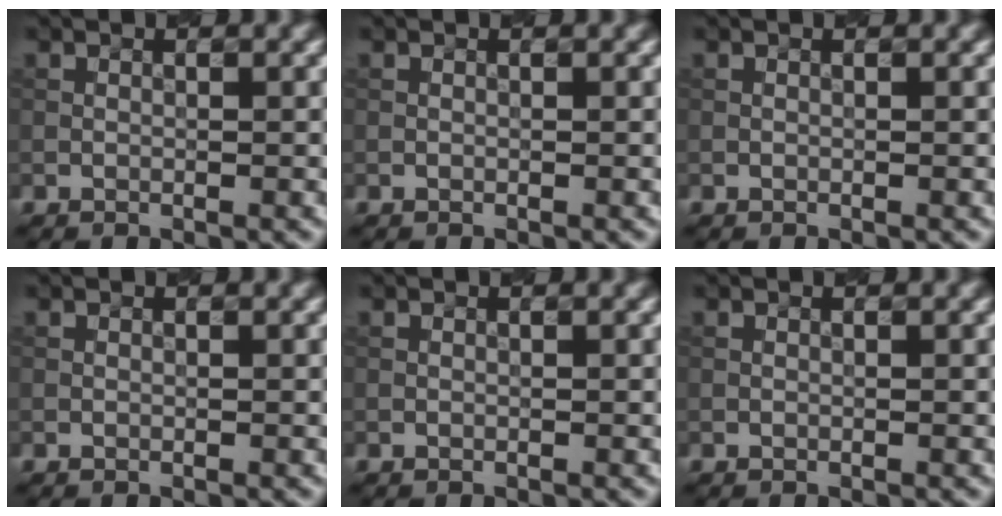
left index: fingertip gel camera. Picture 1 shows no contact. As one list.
[{"total": 0.0}, {"total": 0.0}, {"total": 0.0}, {"total": 0.0}, {"total": 0.0}]